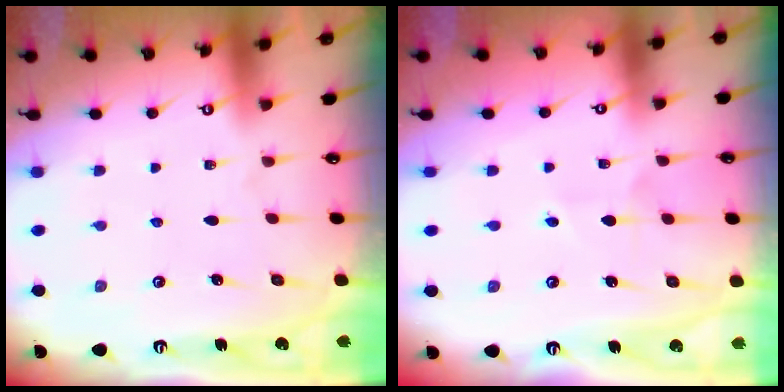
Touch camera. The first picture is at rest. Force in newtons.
{"total": 3.7, "press": 3.7, "slide": 0.3}